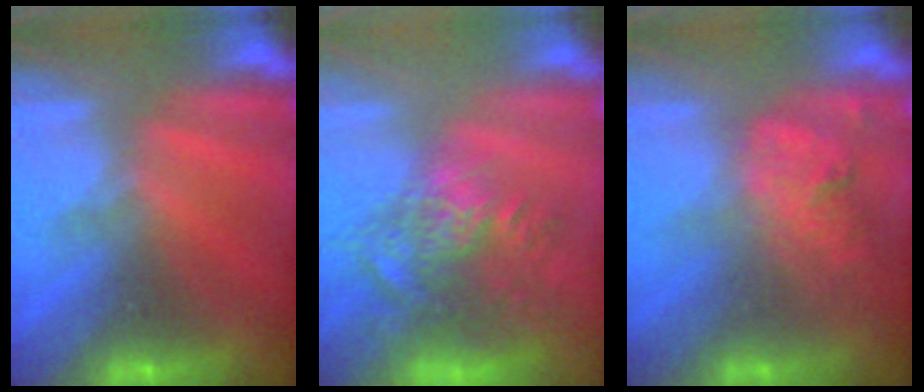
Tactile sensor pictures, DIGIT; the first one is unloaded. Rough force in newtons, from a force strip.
{"total": 7.9}
{"total": 2.3}